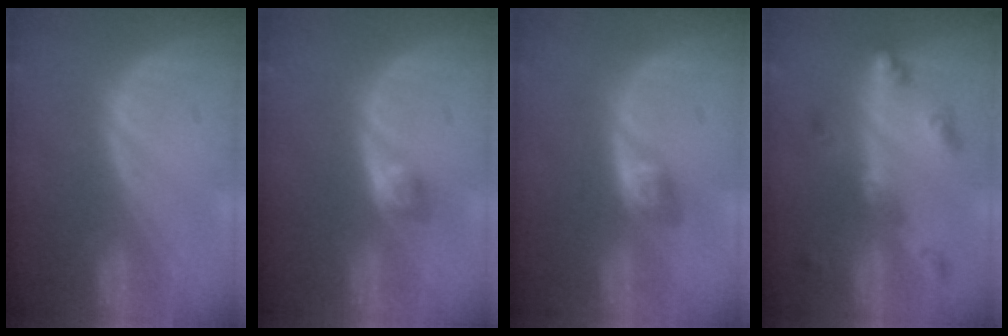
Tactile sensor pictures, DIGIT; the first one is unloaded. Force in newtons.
{"total": 2.4, "press": 2.3, "slide": 0.7}
{"total": 2.8, "press": 2.6, "slide": 1.0}
{"total": 6.7, "press": 5.8, "slide": 3.3}